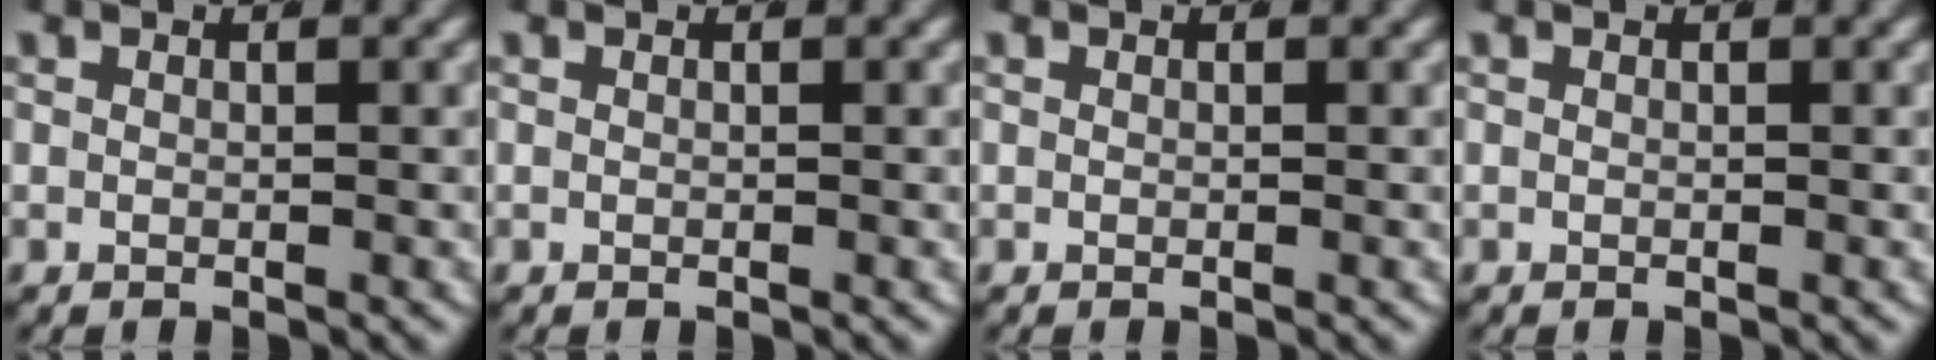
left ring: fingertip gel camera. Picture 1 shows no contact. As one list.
[{"total": 0.0}, {"total": 0.0}, {"total": 0.0}]